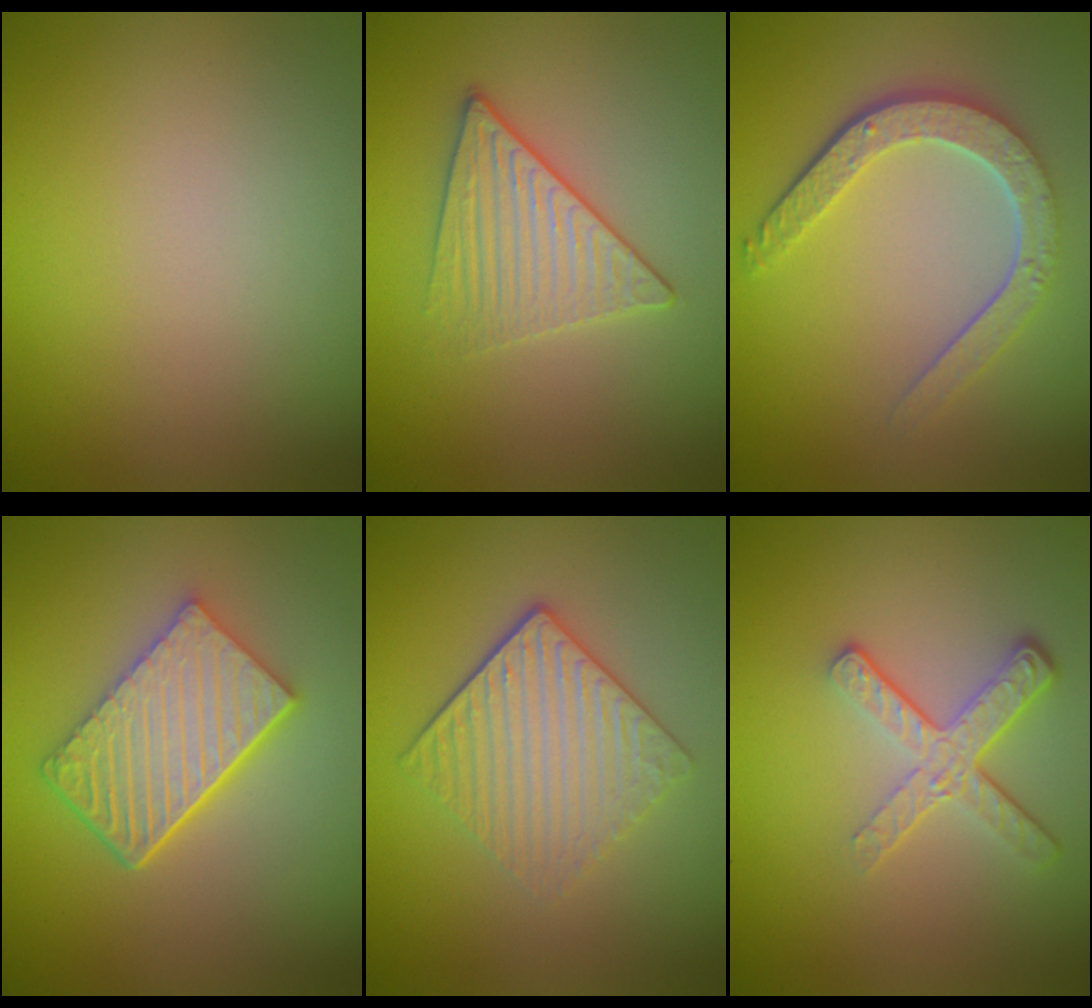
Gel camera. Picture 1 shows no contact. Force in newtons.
{"total": 3.4, "press": 3.1, "slide": 1.3}
{"total": 4.7, "press": 3.6, "slide": 3.0}
{"total": 6.1, "press": 4.4, "slide": 4.2}
{"total": 4.1, "press": 3.4, "slide": 2.3}
{"total": 3.9, "press": 2.6, "slide": 2.9}